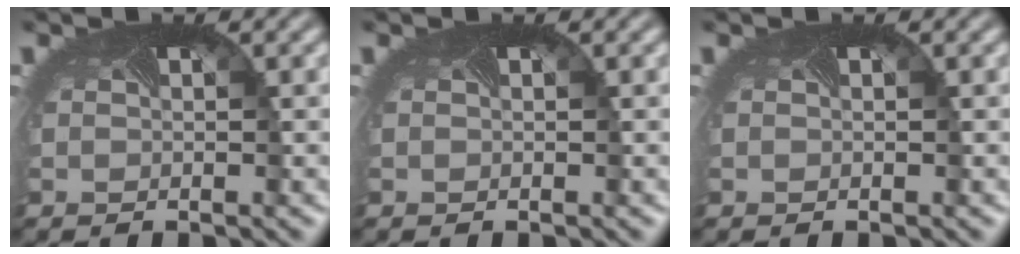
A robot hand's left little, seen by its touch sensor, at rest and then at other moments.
{"total": 0.0}
{"total": 0.0}